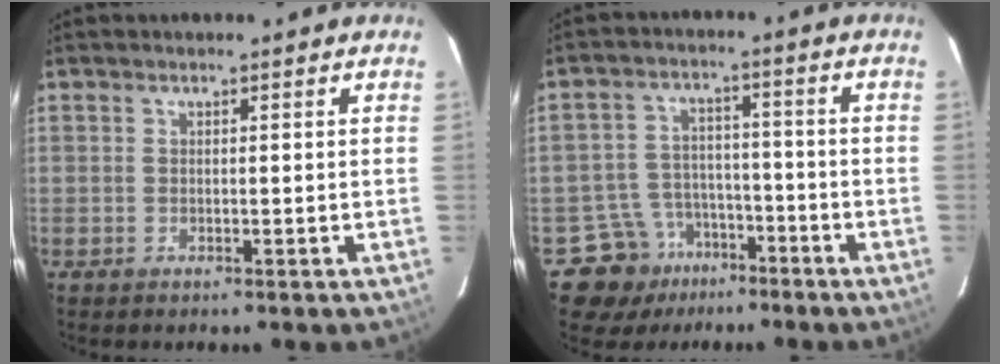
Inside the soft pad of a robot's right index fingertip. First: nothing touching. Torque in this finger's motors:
{"motor_torque": [-0.16, -0.16, -0.53, -0.21]}